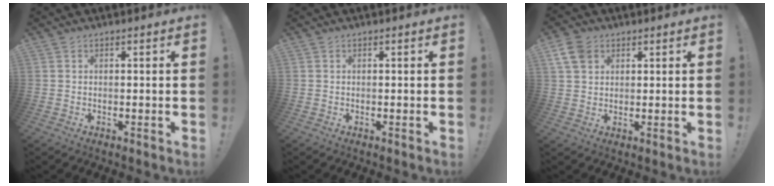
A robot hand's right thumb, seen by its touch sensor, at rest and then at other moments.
{"total": 0.0}
{"total": 7.1, "force": [3.5, 5.0, 3.6], "torque": [-0.061, -0.005, 0.072]}